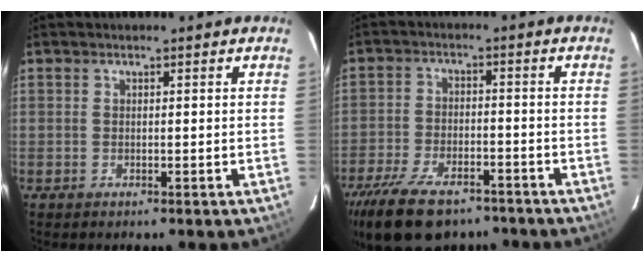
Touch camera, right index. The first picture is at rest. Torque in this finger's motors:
{"motor_torque": [1.41, -0.73, 0.57, 0.16]}